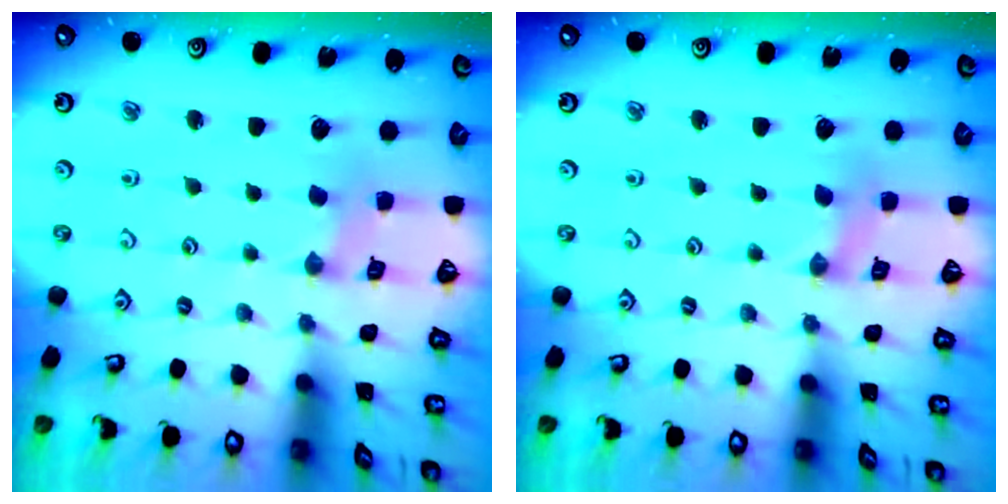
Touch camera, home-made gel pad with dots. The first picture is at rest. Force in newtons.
{"total": 0.0}